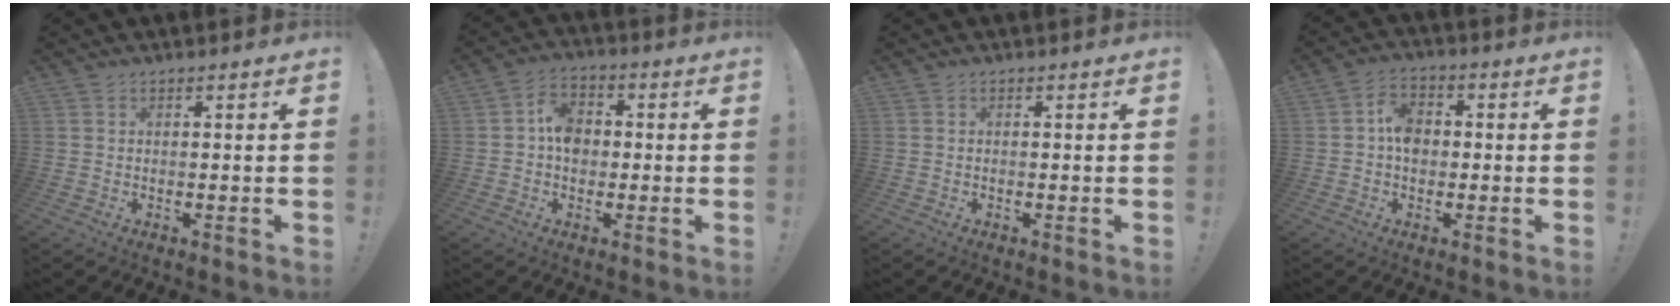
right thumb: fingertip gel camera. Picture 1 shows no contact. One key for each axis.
{"total": 7.7, "fx": -0.2, "fy": 6.2, "fz": 4.6, "tx": -0.074, "ty": 0.013, "tz": -0.003}
{"total": 0.0}
{"total": 6.9, "fx": -0.3, "fy": 5.4, "fz": 4.3, "tx": -0.061, "ty": 0.012, "tz": -0.002}